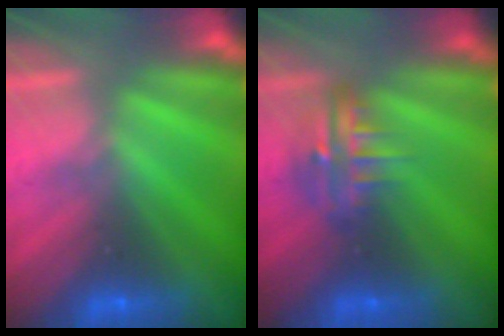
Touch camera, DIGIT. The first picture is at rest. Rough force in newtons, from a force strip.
{"total": 4.8}